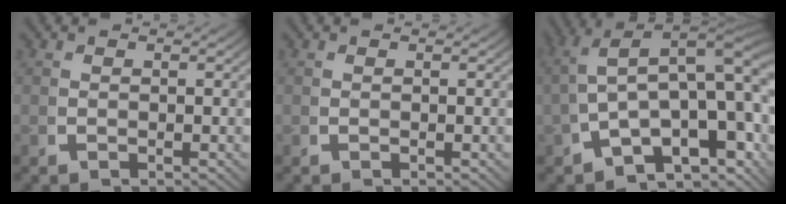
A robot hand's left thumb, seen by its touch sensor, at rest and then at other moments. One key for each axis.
{"total": 0.0}
{"total": 16.2, "fx": -1.3, "fy": 10.8, "fz": 12.0, "tx": -0.209, "ty": -0.038, "tz": -0.018}